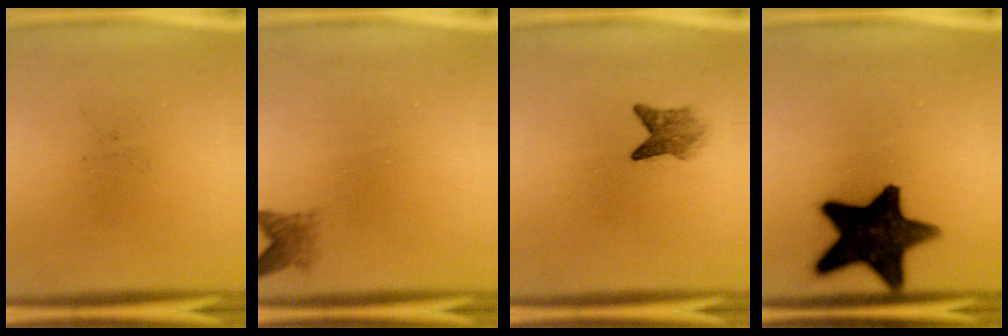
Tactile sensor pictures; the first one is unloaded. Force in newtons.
{"total": 2.2}
{"total": 2.8}
{"total": 17.9}